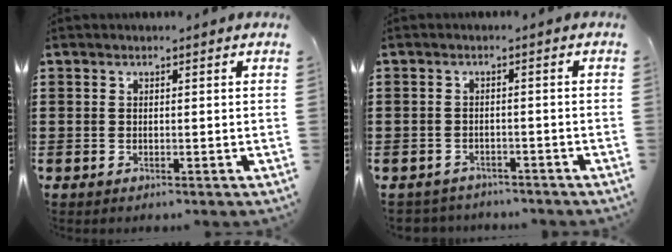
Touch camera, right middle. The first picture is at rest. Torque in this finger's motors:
{"motor_torque": [0.07, -0.03, 0.04, 0.05]}